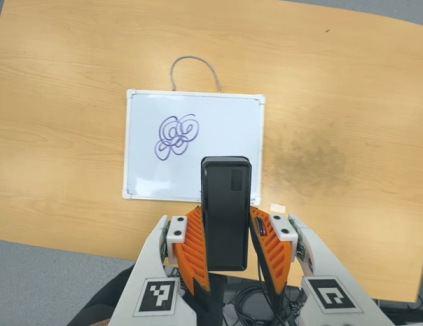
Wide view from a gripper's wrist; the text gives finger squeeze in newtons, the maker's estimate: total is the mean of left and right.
{"total": 3.7, "left": 2.4, "right": 5.0}